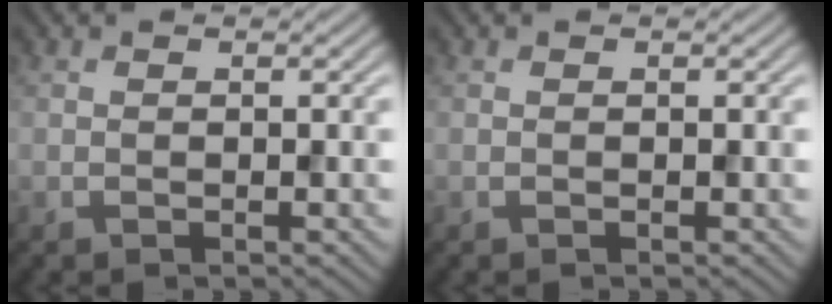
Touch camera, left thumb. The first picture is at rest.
{"total": 0.0}